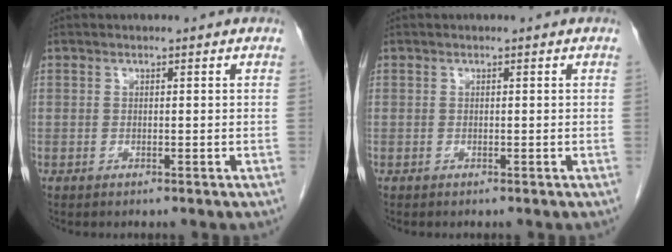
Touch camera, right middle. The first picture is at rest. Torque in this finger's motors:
{"motor_torque": [-0.03, 0.03, -0.02, 0.01]}